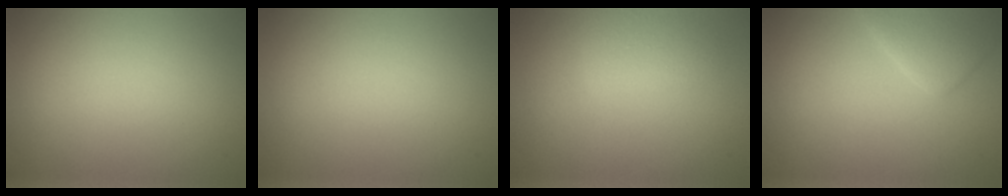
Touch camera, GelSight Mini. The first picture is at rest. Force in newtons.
{"total": 0.0}
{"total": 1.9, "press": 1.9, "slide": 0.0}
{"total": 2.7, "press": 2.7, "slide": 0.1}